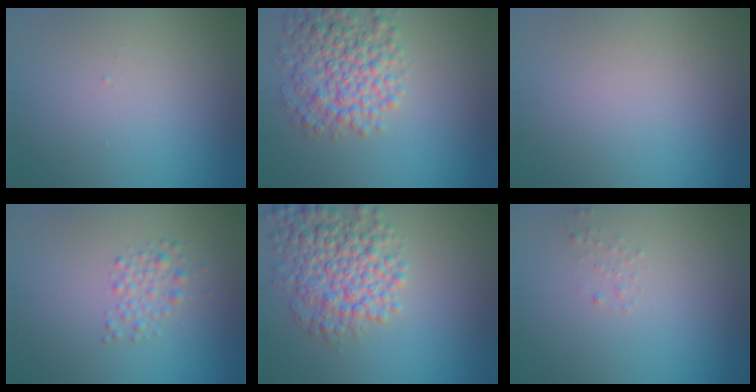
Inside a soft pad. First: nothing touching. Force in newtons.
{"total": 6.0, "press": 6.0, "slide": 0.2}
{"total": 0.0}
{"total": 1.9, "press": 1.8, "slide": 0.1}
{"total": 6.5, "press": 6.5, "slide": 0.2}
{"total": 0.6, "press": 0.6, "slide": 0.0}